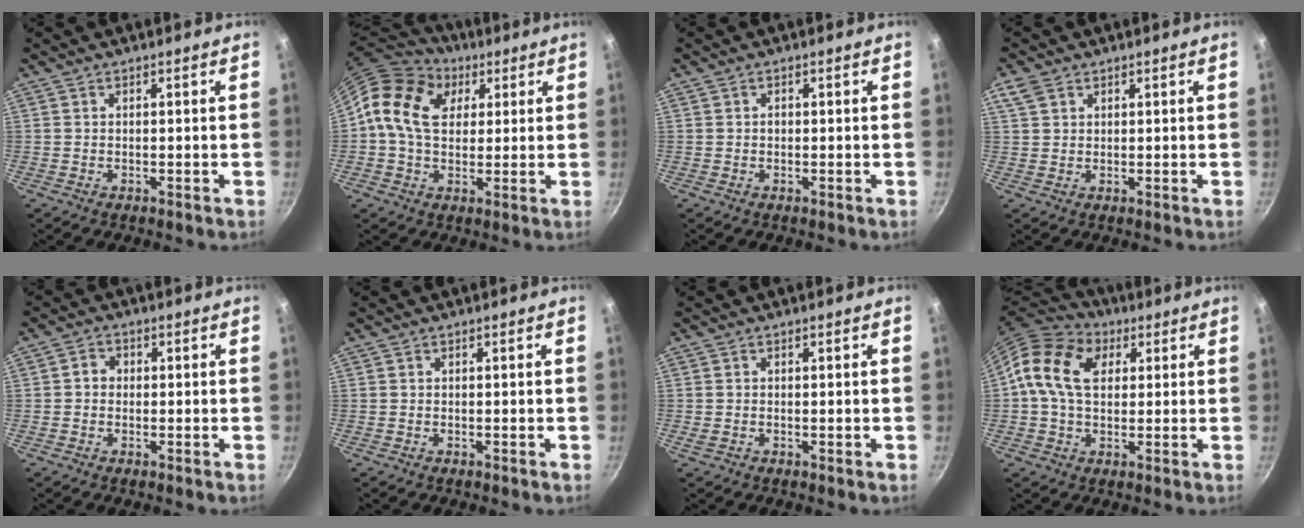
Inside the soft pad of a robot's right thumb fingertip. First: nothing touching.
{"total": 15.1, "force": [4.4, 11.0, 9.4], "torque": [-0.146, 0.008, 0.062]}
{"total": 0.6, "force": [0.0, 0.5, 0.3], "torque": [-0.004, 0.004, -0.001]}
{"total": 3.5, "force": [1.9, 2.4, 1.7], "torque": [-0.029, 0.001, 0.039]}
{"total": 2.5, "force": [0.0, 2.2, 1.1], "torque": [-0.009, 0.008, -0.004]}
{"total": 0.0}
{"total": 0.6, "force": [0.0, 0.2, 0.6], "torque": [-0.010, 0.000, -0.001]}
{"total": 13.9, "force": [3.5, 9.9, 9.2], "torque": [-0.147, 0.012, 0.046]}